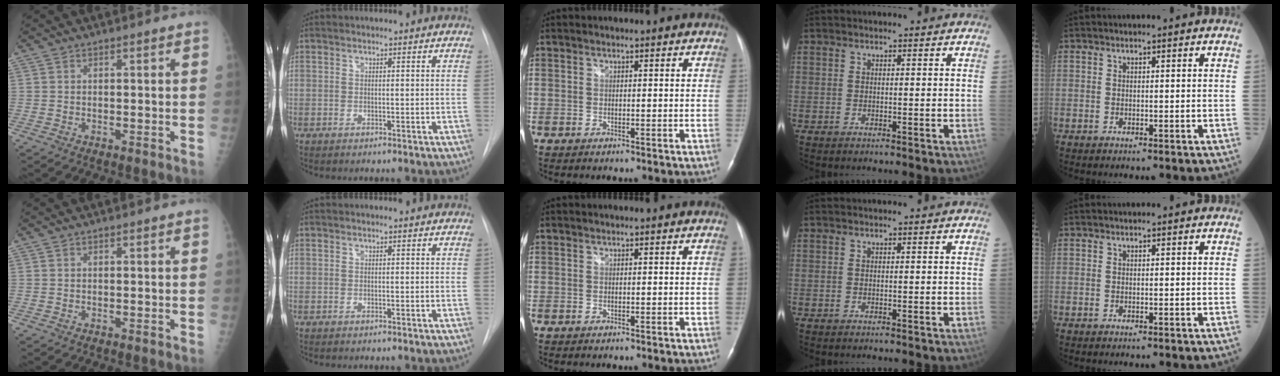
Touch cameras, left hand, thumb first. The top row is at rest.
{}